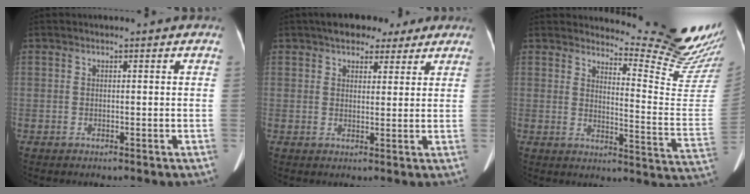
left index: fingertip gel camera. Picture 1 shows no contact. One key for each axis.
{"total": 7.1, "fx": 5.1, "fy": 3.5, "fz": 3.4, "tx": -0.035, "ty": 0.028, "tz": 0.075}
{"total": 16.0, "fx": 15.6, "fy": -1.2, "fz": 3.4, "tx": -0.045, "ty": -0.149, "tz": 0.175}